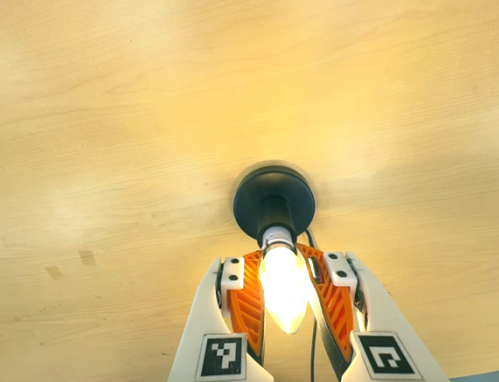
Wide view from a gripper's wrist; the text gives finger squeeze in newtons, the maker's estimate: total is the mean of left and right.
{"total": 17.8, "left": 20.0, "right": 15.6}